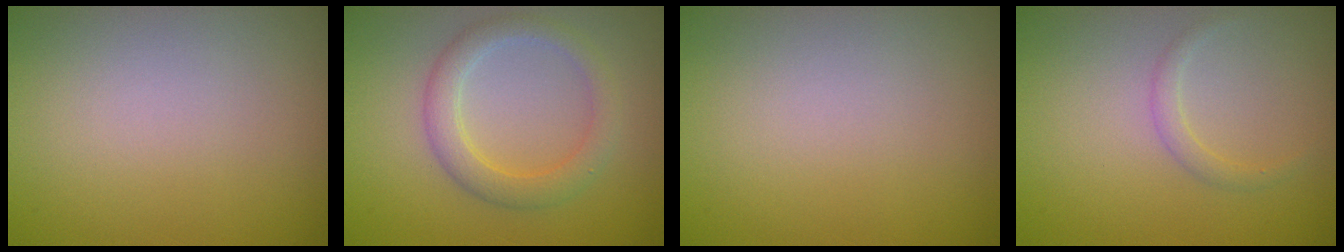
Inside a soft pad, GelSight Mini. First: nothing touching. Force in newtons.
{"total": 3.1, "press": 3.1, "slide": 0.1}
{"total": 0.0}
{"total": 1.1, "press": 1.1, "slide": 0.1}